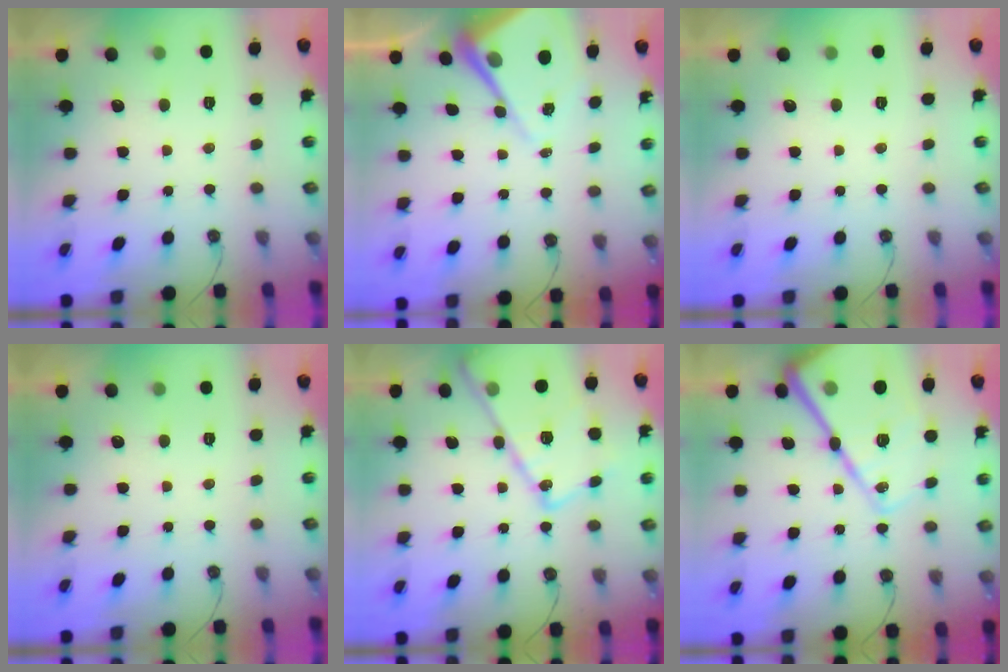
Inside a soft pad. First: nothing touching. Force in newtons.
{"total": 9.5, "press": 9.5, "slide": 1.0}
{"total": 0.0}
{"total": 0.0}
{"total": 20.3, "press": 20.2, "slide": 1.2}
{"total": 26.9, "press": 26.7, "slide": 3.2}